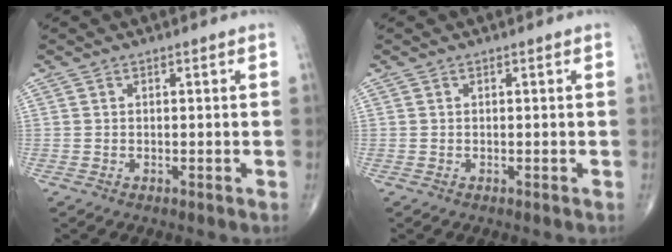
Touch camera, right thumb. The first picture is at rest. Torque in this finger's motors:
{"motor_torque": [-0.48, 0.48, -0.18, 0.18, 0.00]}